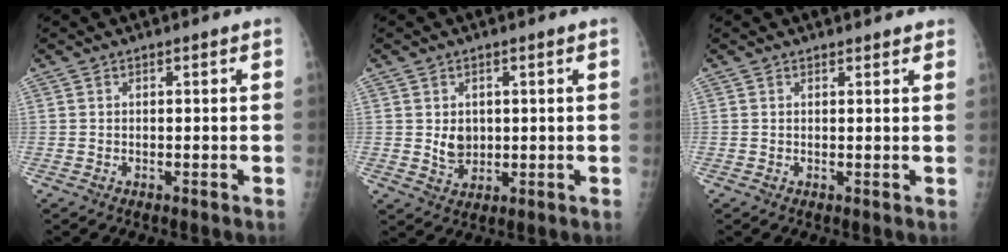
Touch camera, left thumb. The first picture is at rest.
{"total": 3.9, "force": [0.7, 3.1, 2.3], "torque": [-0.025, -0.009, 0.021]}
{"total": 1.9, "force": [1.8, 0.5, 0.4], "torque": [0.001, -0.007, 0.017]}